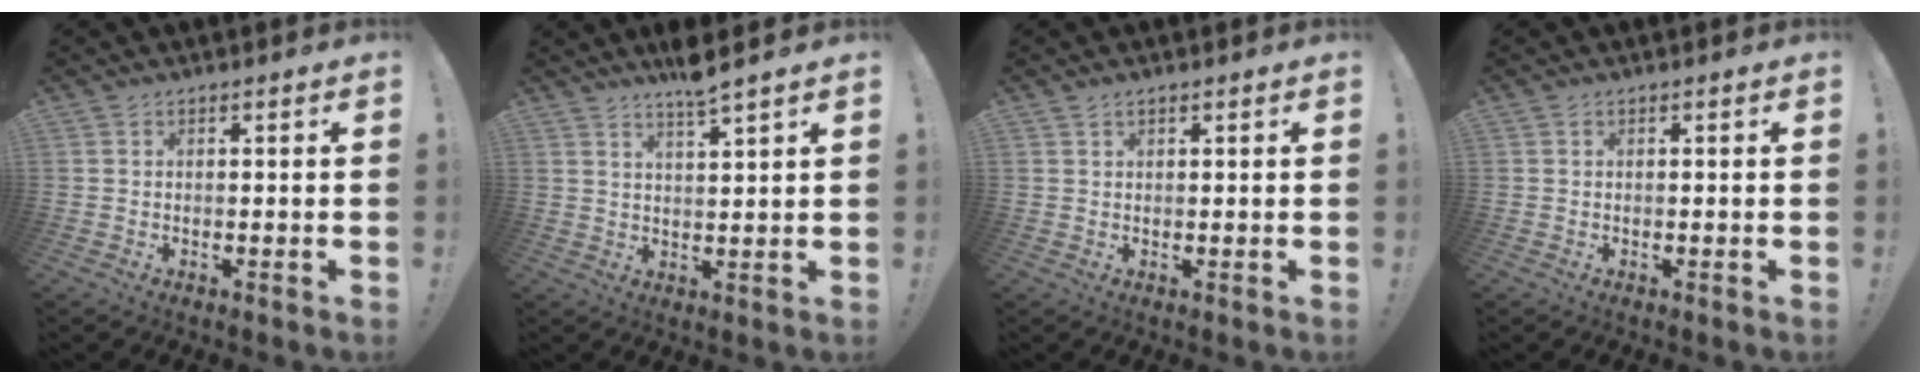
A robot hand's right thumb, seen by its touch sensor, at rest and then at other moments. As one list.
[{"total": 5.4, "force": [4.4, -0.5, 3.1], "torque": [-0.052, -0.026, 0.071]}, {"total": 1.1, "force": [0.9, 0.5, 0.4], "torque": [-0.007, -0.001, 0.017]}, {"total": 0.0}]